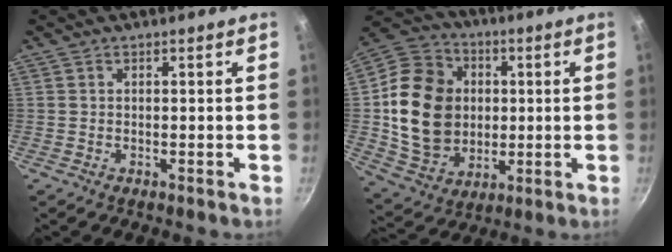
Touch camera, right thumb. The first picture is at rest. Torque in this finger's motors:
{"motor_torque": [0.87, 3.27, 0.46, -0.01, 0.41]}